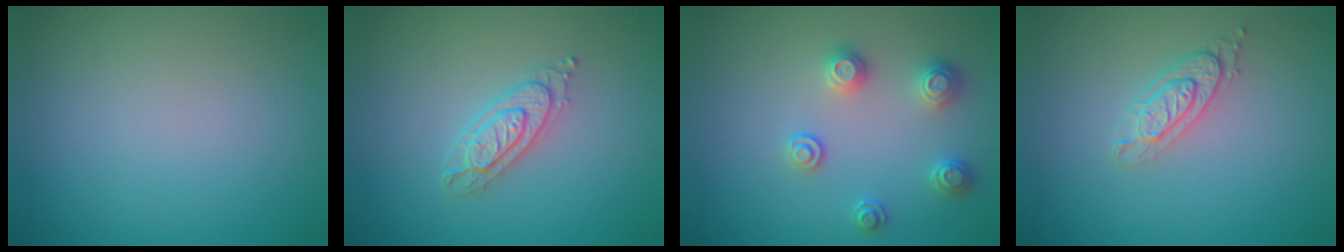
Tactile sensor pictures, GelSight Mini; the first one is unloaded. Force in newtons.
{"total": 2.3, "press": 2.2, "slide": 0.5}
{"total": 2.6, "press": 2.6, "slide": 0.1}
{"total": 2.1, "press": 2.1, "slide": 0.3}